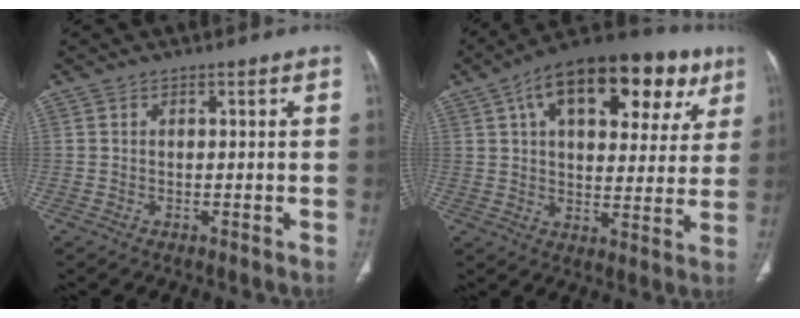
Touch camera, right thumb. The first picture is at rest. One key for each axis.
{"total": 24.0, "fx": 10.9, "fy": 12.3, "fz": 17.5, "tx": -0.224, "ty": 0.012, "tz": 0.158}